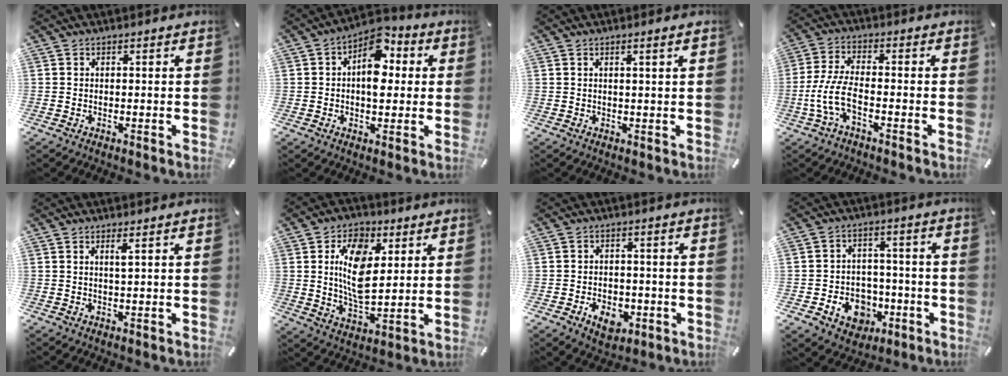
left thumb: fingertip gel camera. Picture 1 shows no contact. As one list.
[{"total": 9.5, "force": [2.1, 6.2, 6.9], "torque": [-0.086, -0.011, 0.034]}, {"total": 1.7, "force": [0.7, -0.2, 1.5], "torque": [-0.027, -0.004, 0.012]}, {"total": 7.5, "force": [-3.0, 2.9, 6.3], "torque": [-0.143, -0.006, -0.056]}, {"total": 1.6, "force": [0.9, -0.1, 1.3], "torque": [-0.028, -0.003, 0.014]}, {"total": 12.8, "force": [3.8, 7.9, 9.3], "torque": [-0.178, 0.001, 0.064]}, {"total": 6.4, "force": [-2.6, 4.5, 3.7], "torque": [-0.067, 0.006, -0.046]}, {"total": 8.9, "force": [-2.7, 7.9, 3.0], "torque": [-0.054, 0.018, -0.041]}]